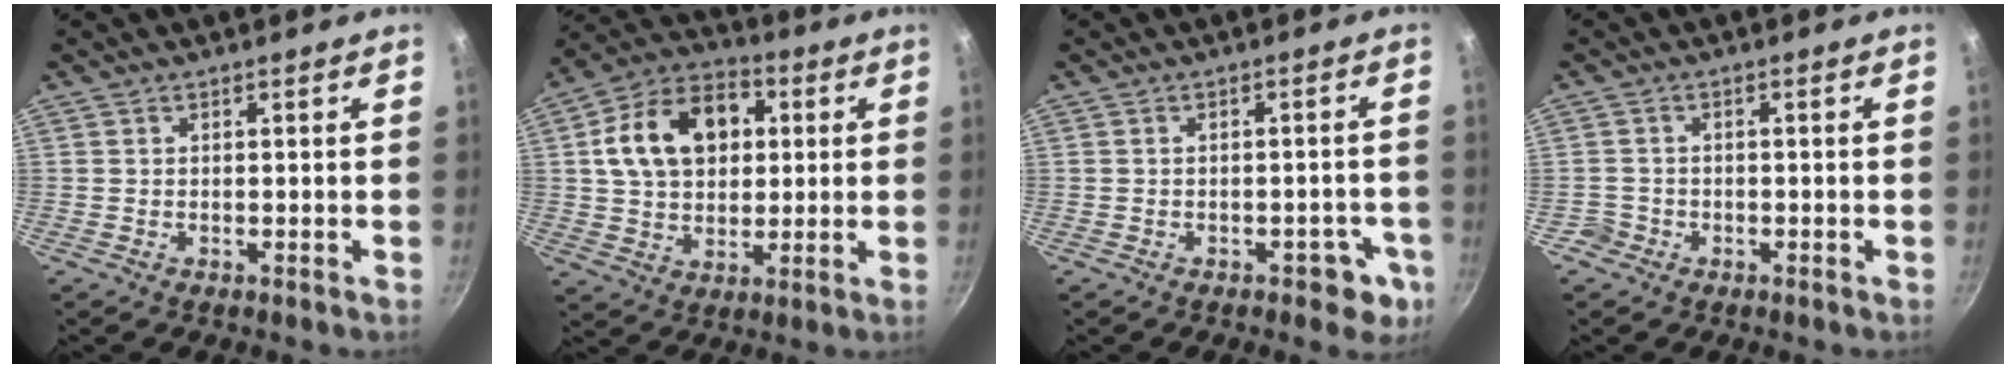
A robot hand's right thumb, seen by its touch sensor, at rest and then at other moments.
{"total": 16.7, "force": [3.6, 12.0, 11.1], "torque": [-0.158, 0.019, 0.050]}
{"total": 5.4, "force": [-2.4, 3.1, 3.7], "torque": [-0.016, 0.023, -0.016]}
{"total": 2.2, "force": [-1.2, 1.8, 0.0], "torque": [0.012, 0.024, -0.019]}